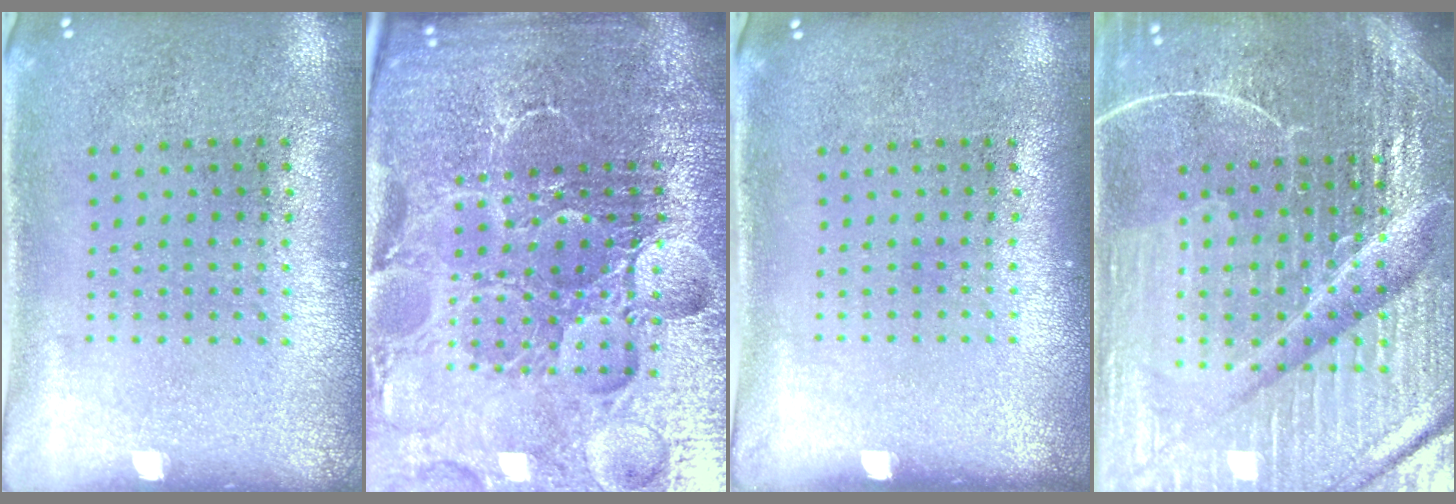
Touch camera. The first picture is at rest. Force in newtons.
{"total": 6.2, "press": 5.6, "slide": 2.7}
{"total": 0.0}
{"total": 6.8, "press": 6.0, "slide": 3.3}